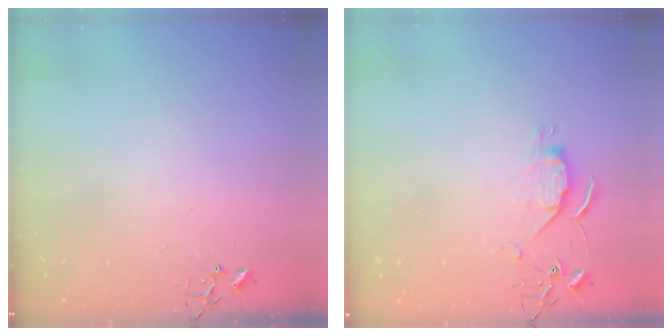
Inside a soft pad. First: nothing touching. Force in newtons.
{"total": 6.2, "press": 6.2, "slide": 0.8}